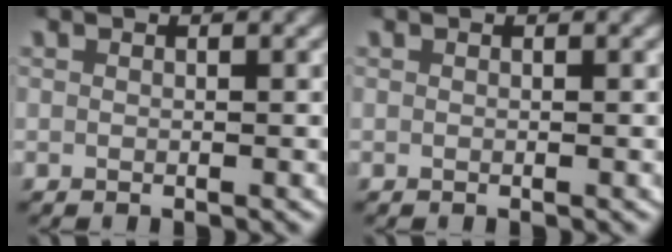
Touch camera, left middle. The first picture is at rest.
{"total": 0.0}